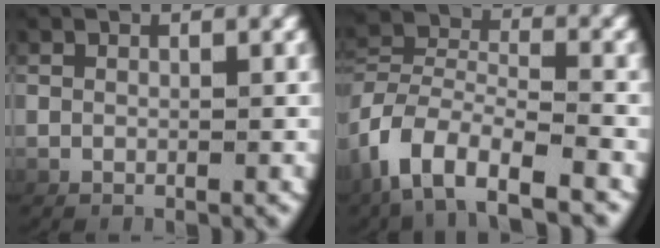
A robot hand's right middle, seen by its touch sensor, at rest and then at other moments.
{"total": 5.7, "force": [-2.6, 3.8, 3.4], "torque": [-0.085, -0.013, -0.048]}